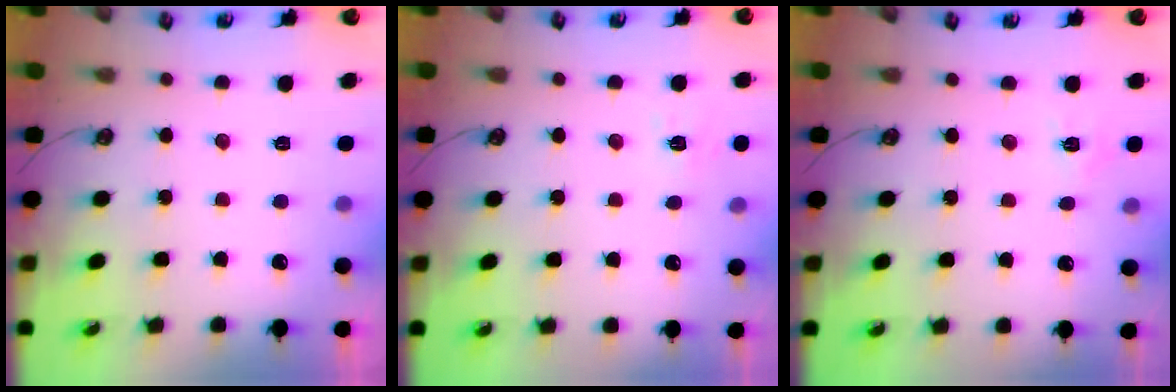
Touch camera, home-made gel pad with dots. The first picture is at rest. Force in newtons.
{"total": 6.9, "press": 6.9, "slide": 0.6}
{"total": 6.4, "press": 6.3, "slide": 0.7}